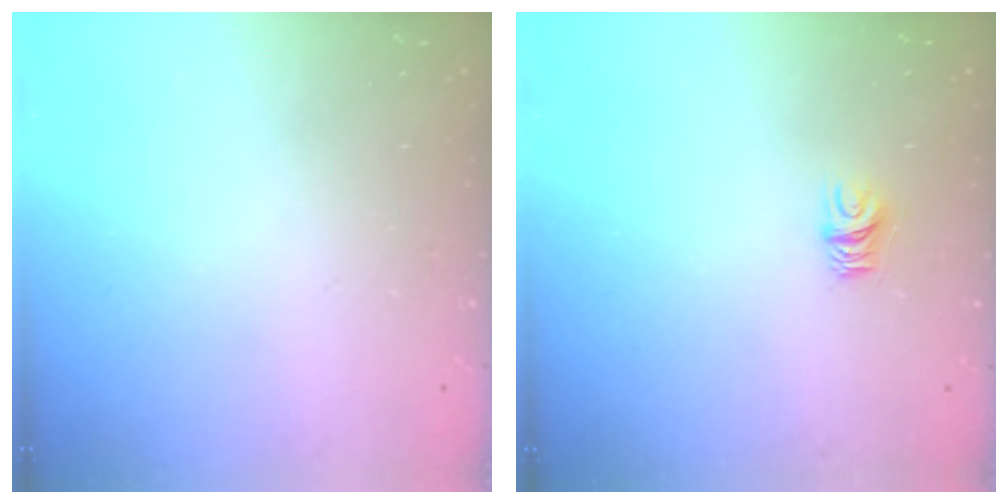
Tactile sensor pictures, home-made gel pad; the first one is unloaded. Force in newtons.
{"total": 5.8, "press": 5.8, "slide": 0.6}